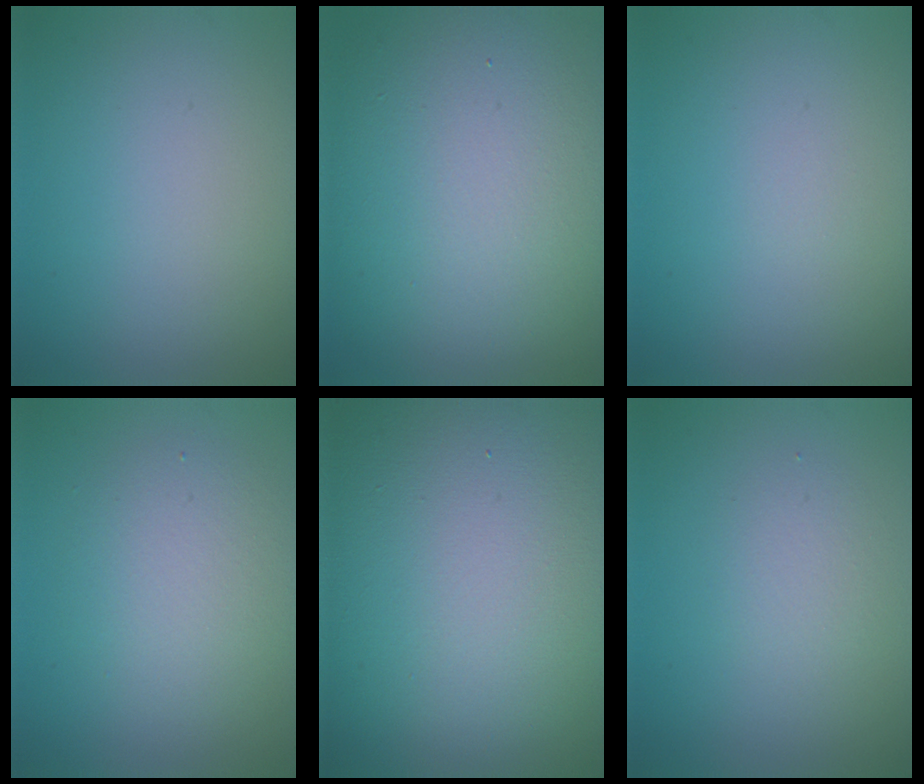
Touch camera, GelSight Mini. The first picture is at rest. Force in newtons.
{"total": 17.2, "press": 17.2, "slide": 1.0}
{"total": 0.0}
{"total": 3.8, "press": 3.8, "slide": 0.3}
{"total": 30.8, "press": 30.8, "slide": 1.5}
{"total": 1.9, "press": 1.8, "slide": 0.2}